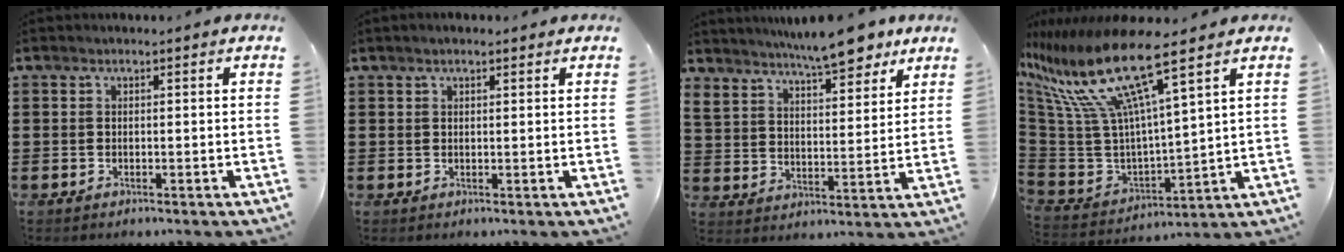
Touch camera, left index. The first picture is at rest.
{"total": 1.3, "force": [1.0, 0.4, 0.8], "torque": [-0.016, 0.003, 0.017]}
{"total": 9.2, "force": [8.3, 1.5, 3.5], "torque": [-0.080, -0.035, 0.150]}
{"total": 15.5, "force": [8.8, 2.7, 12.4], "torque": [-0.281, -0.062, 0.139]}